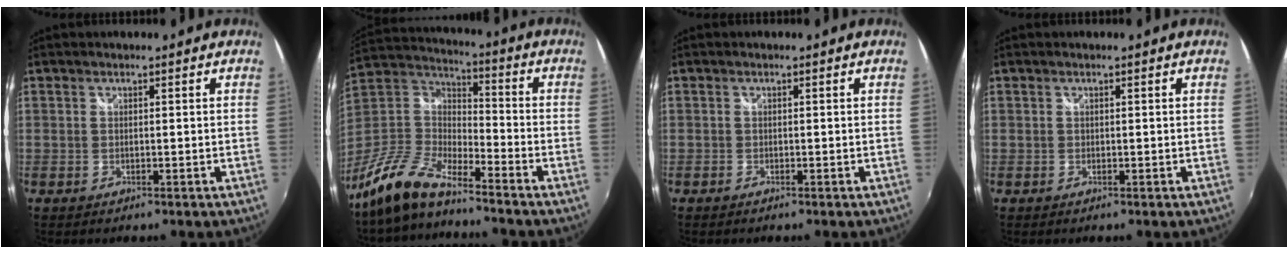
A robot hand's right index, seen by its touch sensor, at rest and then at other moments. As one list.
[{"total": 13.7, "force": [-11.0, 3.9, 7.3], "torque": [-0.173, 0.001, -0.225]}, {"total": 0.5, "force": [-0.5, 0.3, 0.1], "torque": [-0.005, -0.003, -0.011]}, {"total": 0.0}]